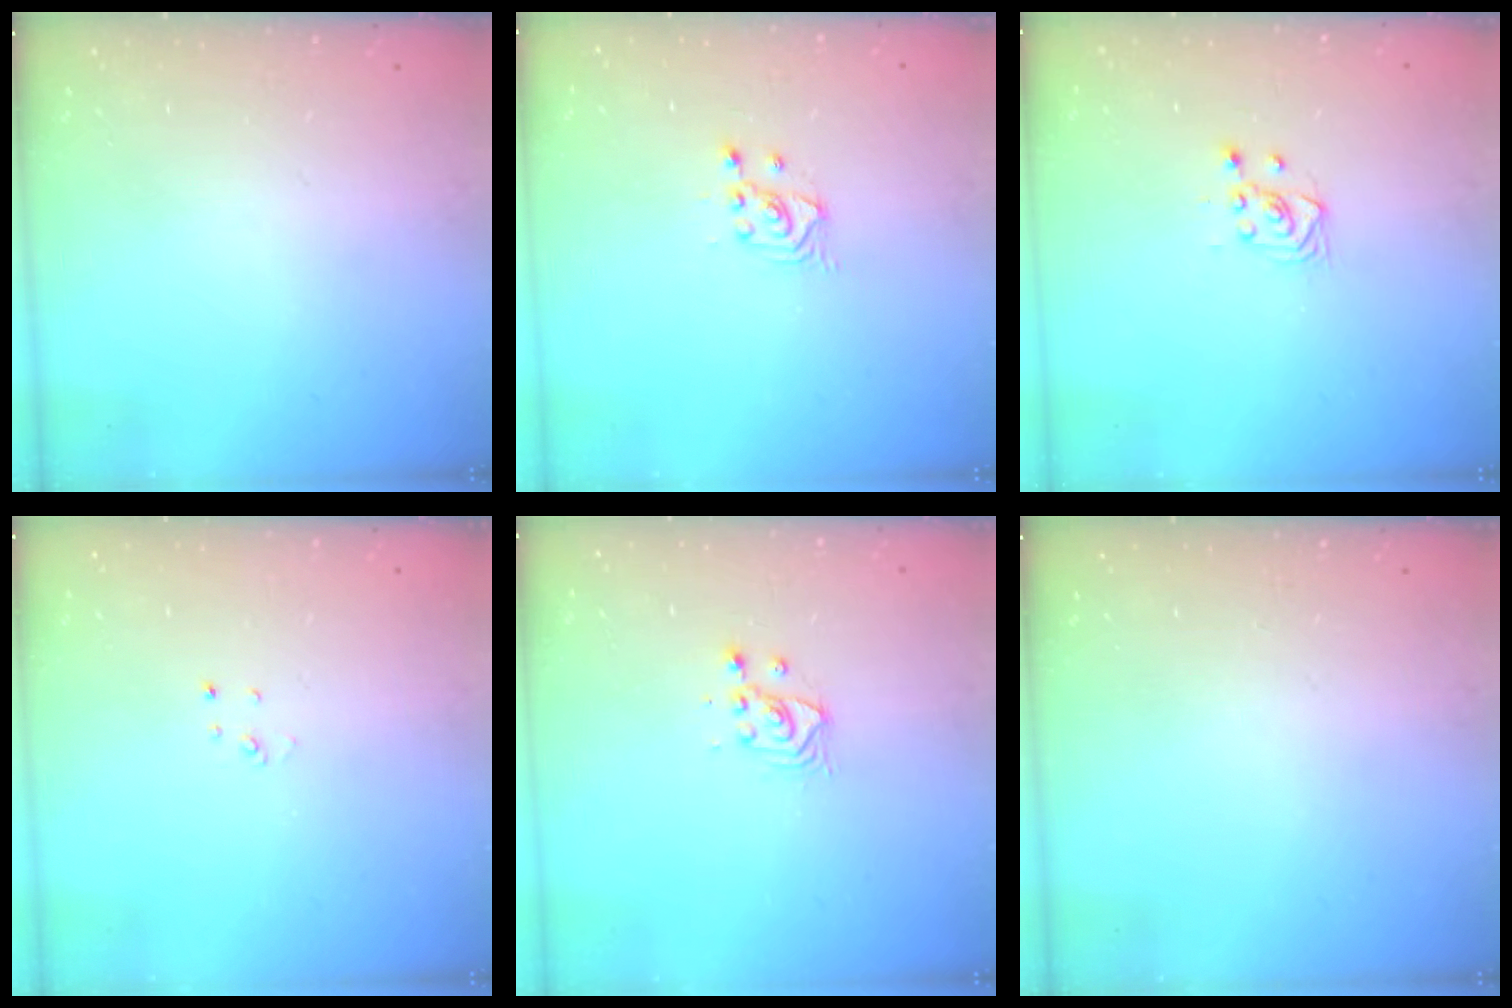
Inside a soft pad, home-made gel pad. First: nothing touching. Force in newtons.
{"total": 2.7, "press": 2.7, "slide": 0.2}
{"total": 3.6, "press": 3.4, "slide": 1.4}
{"total": 2.0, "press": 2.0, "slide": 0.2}
{"total": 3.7, "press": 3.7, "slide": 0.3}
{"total": 0.0}